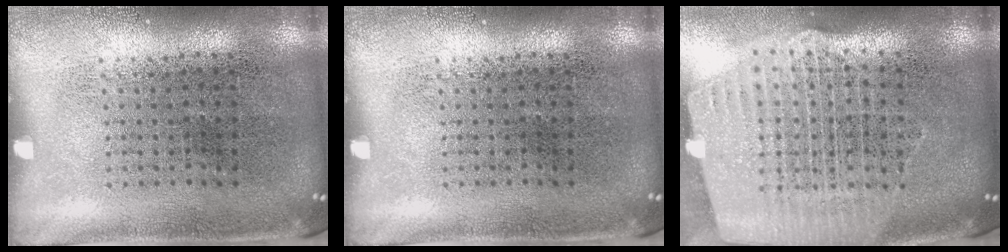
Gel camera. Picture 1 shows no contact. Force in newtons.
{"total": 0.0}
{"total": 2.5, "press": 2.2, "slide": 1.3}